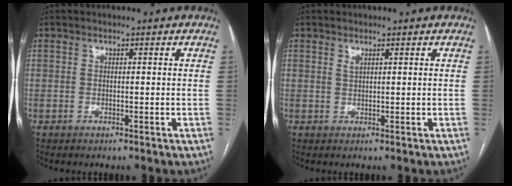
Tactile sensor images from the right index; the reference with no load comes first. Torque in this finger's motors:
{"motor_torque": [-0.05, 0.02, 0.07, 0.00]}